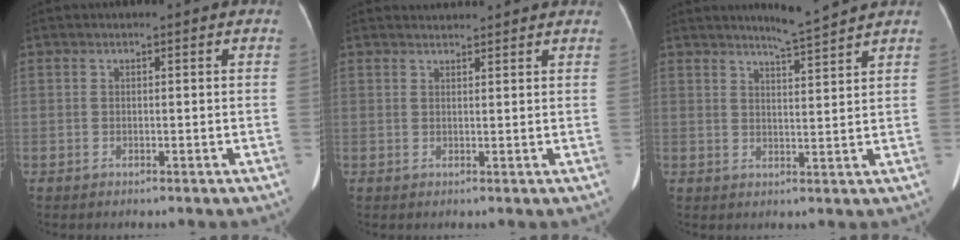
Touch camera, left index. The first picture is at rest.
{"total": 2.9, "force": [2.9, 0.3, 0.0], "torque": [-0.008, 0.021, 0.038]}
{"total": 4.0, "force": [3.7, -1.3, 0.7], "torque": [-0.021, -0.013, 0.066]}